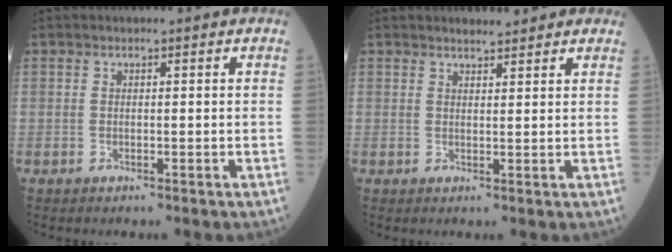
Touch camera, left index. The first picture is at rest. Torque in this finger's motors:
{"motor_torque": [0.37, -0.38, -0.03, 0.00]}